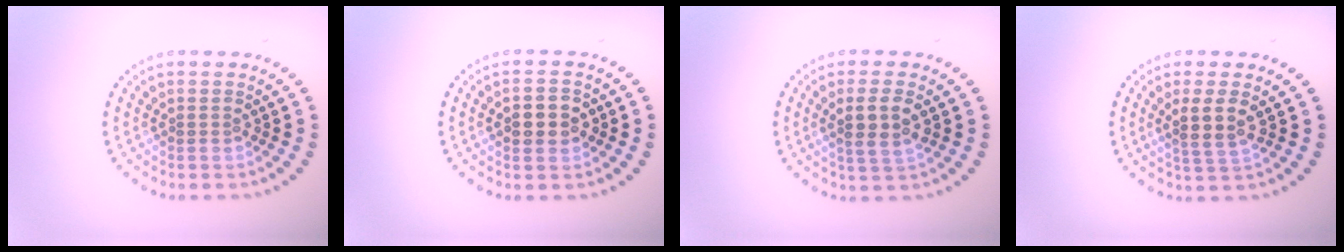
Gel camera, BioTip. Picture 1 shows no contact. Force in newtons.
{"total": 3.5, "press": 3.5, "slide": 0.4}
{"total": 2.8, "press": 2.6, "slide": 1.0}
{"total": 2.6, "press": 2.2, "slide": 1.4}